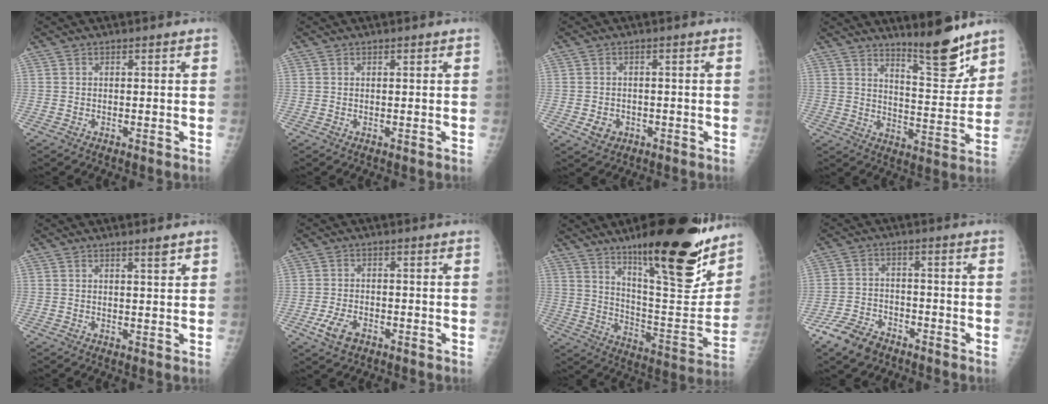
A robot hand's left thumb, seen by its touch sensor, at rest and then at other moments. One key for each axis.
{"total": 0.0}
{"total": 3.1, "fx": -1.1, "fy": 2.6, "fz": 1.2, "tx": -0.011, "ty": 0.004, "tz": -0.011}
{"total": 11.6, "fx": 9.2, "fy": 2.5, "fz": 6.6, "tx": -0.071, "ty": -0.083, "tz": 0.148}
{"total": 1.8, "fx": 1.3, "fy": 0.2, "fz": 1.2, "tx": -0.016, "ty": -0.009, "tz": 0.021}
{"total": 4.9, "fx": -2.6, "fy": 2.8, "fz": 3.0, "tx": -0.059, "ty": 0.009, "tz": -0.046}
{"total": 26.2, "fx": 17.2, "fy": 6.6, "fz": 18.7, "tx": -0.241, "ty": -0.088, "tz": 0.270}
{"total": 7.6, "fx": -5.5, "fy": 4.2, "fz": 3.0, "tx": -0.056, "ty": 0.021, "tz": -0.104}